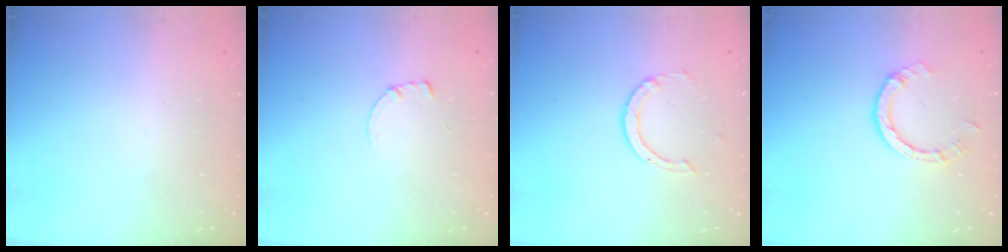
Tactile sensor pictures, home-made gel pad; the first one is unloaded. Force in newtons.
{"total": 0.7, "press": 0.7, "slide": 0.2}
{"total": 1.7, "press": 1.7, "slide": 0.1}
{"total": 4.8, "press": 4.8, "slide": 0.4}